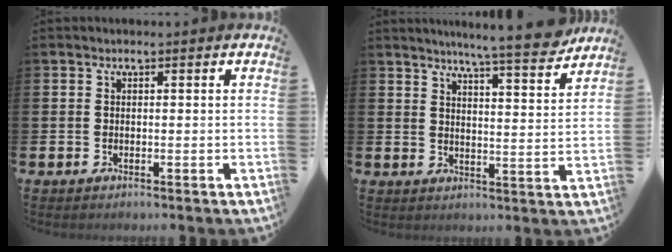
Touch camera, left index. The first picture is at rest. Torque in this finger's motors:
{"motor_torque": [0.92, -1.22, 0.26, 0.05]}